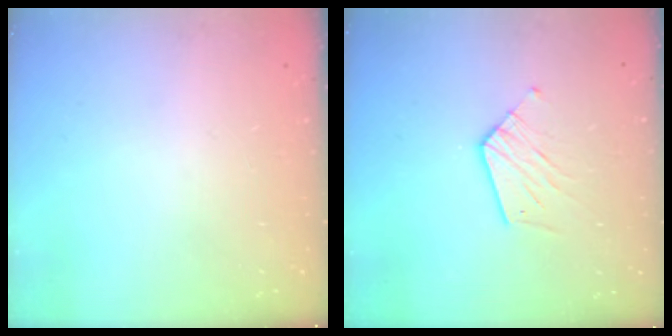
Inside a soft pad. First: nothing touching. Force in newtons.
{"total": 8.9, "press": 8.9, "slide": 0.5}